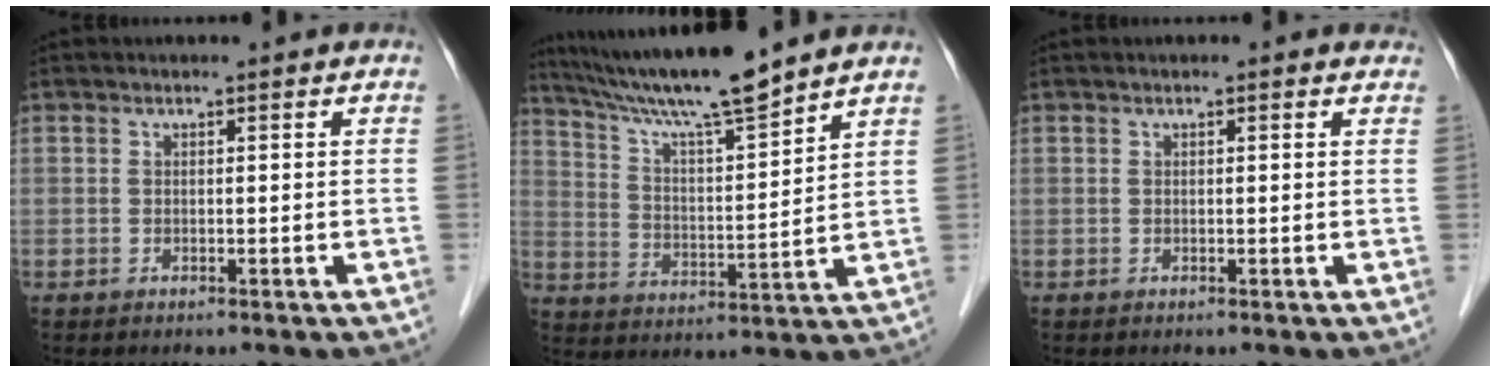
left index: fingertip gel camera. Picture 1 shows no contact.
{"total": 13.4, "force": [11.7, -1.0, 6.4], "torque": [-0.120, 0.006, 0.207]}
{"total": 1.5, "force": [1.2, 0.4, 0.9], "torque": [-0.011, 0.015, 0.011]}